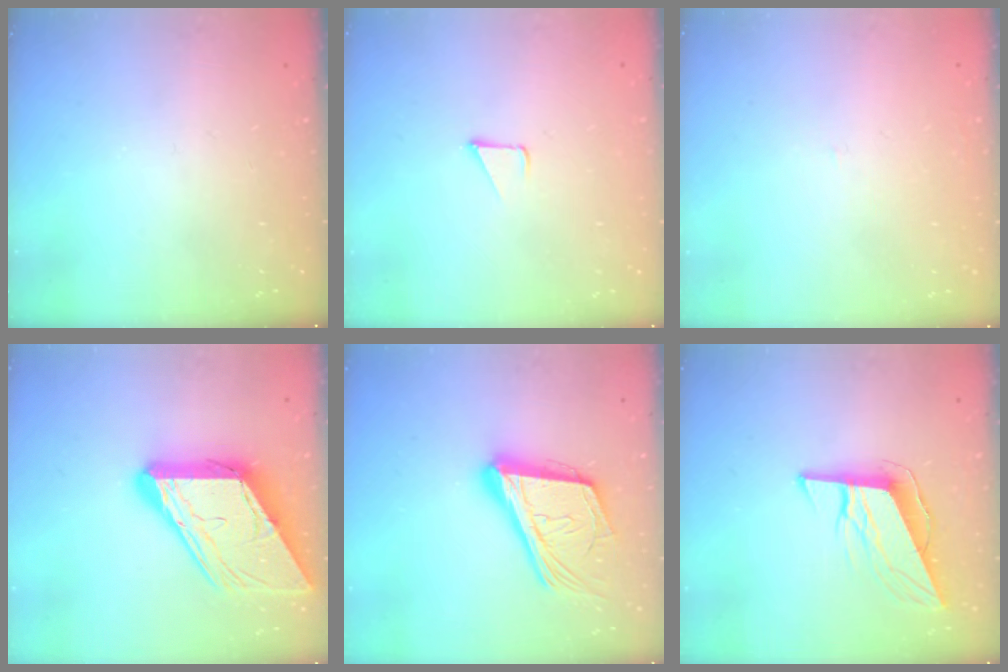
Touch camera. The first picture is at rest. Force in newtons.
{"total": 1.7, "press": 1.7, "slide": 0.1}
{"total": 0.9, "press": 0.9, "slide": 0.1}
{"total": 23.4, "press": 23.3, "slide": 2.5}
{"total": 23.2, "press": 22.7, "slide": 5.0}
{"total": 10.7, "press": 10.2, "slide": 3.3}